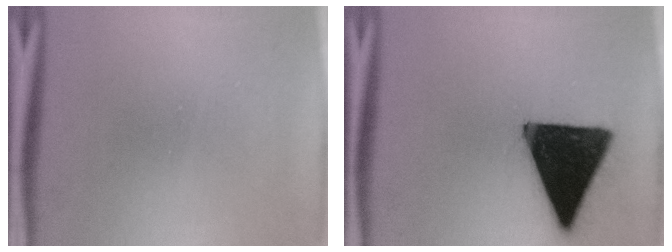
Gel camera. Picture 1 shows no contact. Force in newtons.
{"total": 19.2}